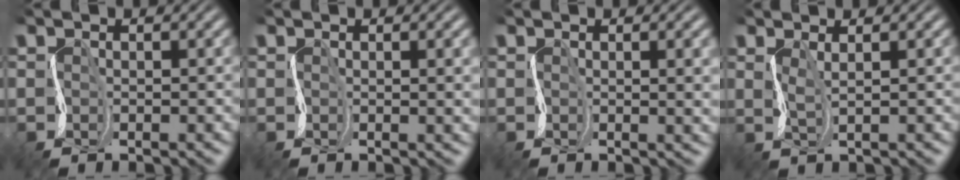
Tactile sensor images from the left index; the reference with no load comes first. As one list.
[{"total": 3.5, "force": [0.4, 1.4, 3.1], "torque": [-0.030, 0.000, 0.007]}, {"total": 4.7, "force": [0.4, 2.1, 4.2], "torque": [-0.033, 0.003, 0.007]}, {"total": 1.2, "force": [1.0, 0.2, 0.5], "torque": [-0.013, 0.005, 0.020]}]